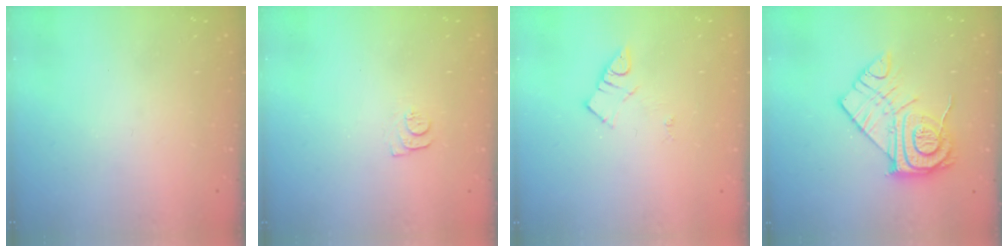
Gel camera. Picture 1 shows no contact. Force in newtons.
{"total": 5.2, "press": 5.2, "slide": 0.7}
{"total": 4.2, "press": 4.1, "slide": 0.6}
{"total": 14.9, "press": 14.8, "slide": 1.2}